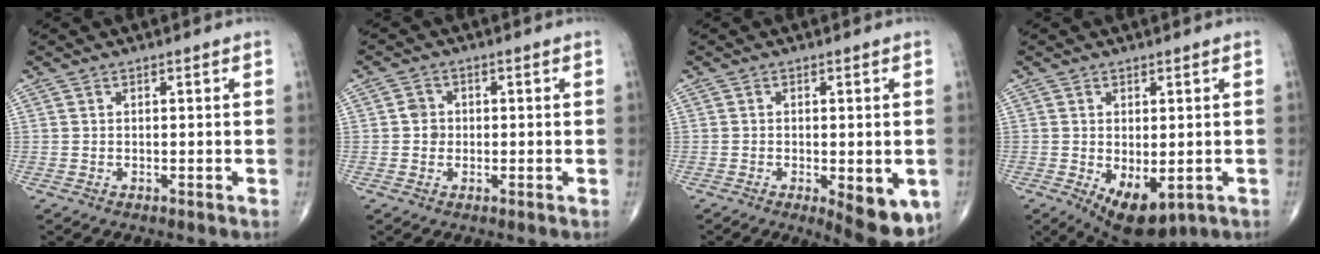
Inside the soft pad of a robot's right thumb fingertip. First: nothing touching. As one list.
[{"total": 2.6, "force": [0.0, 2.3, 1.0], "torque": [-0.001, 0.006, -0.002]}, {"total": 9.8, "force": [-3.4, 3.8, 8.3], "torque": [-0.097, -0.012, -0.040]}, {"total": 9.0, "force": [-2.7, 4.6, 7.2], "torque": [-0.102, -0.012, -0.026]}]